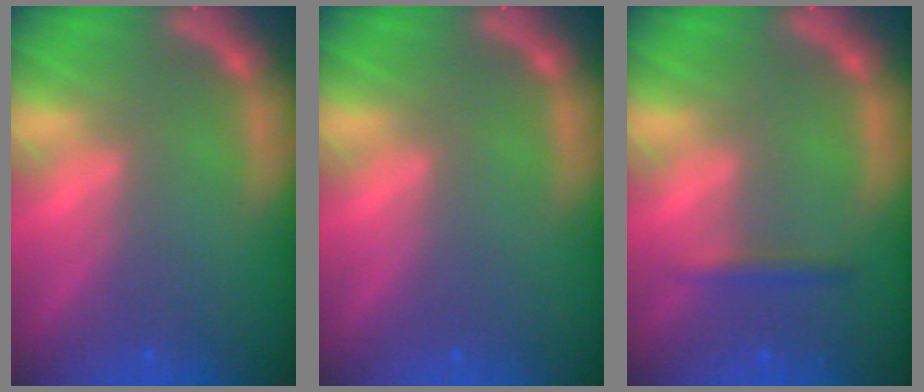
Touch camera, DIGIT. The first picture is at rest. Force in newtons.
{"total": 0.0}
{"total": 1.4}